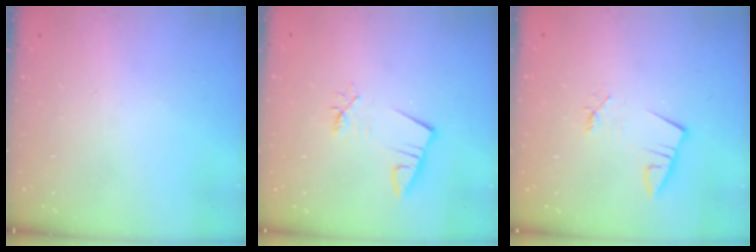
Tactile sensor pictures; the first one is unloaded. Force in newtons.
{"total": 2.8, "press": 2.8, "slide": 0.4}
{"total": 1.4, "press": 1.4, "slide": 0.1}